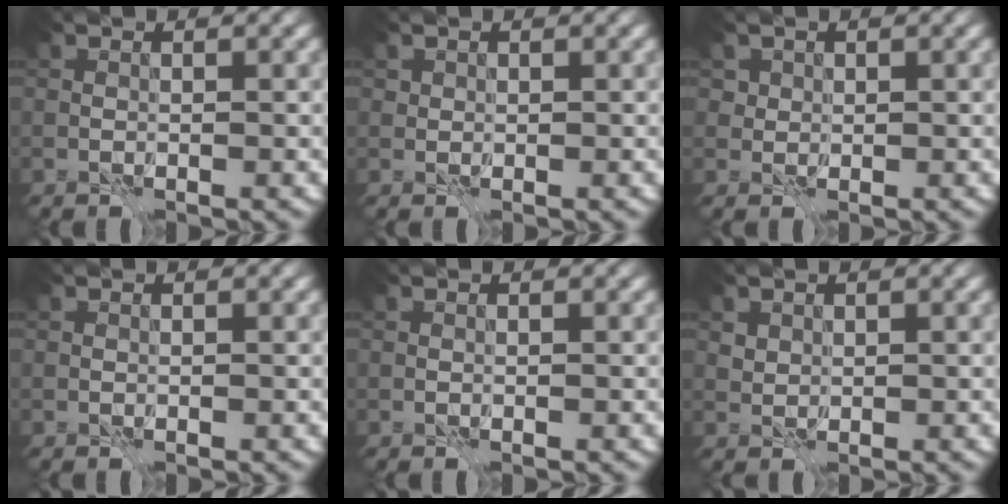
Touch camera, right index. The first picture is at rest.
{"total": 0.6, "force": [0.2, 0.6, -0.1], "torque": [0.004, 0.000, 0.002]}
{"total": 1.4, "force": [0.5, 1.3, -0.1], "torque": [0.013, 0.002, 0.008]}
{"total": 0.0}
{"total": 0.0}
{"total": 1.2, "force": [0.8, 0.9, 0.0], "torque": [0.002, -0.001, 0.016]}